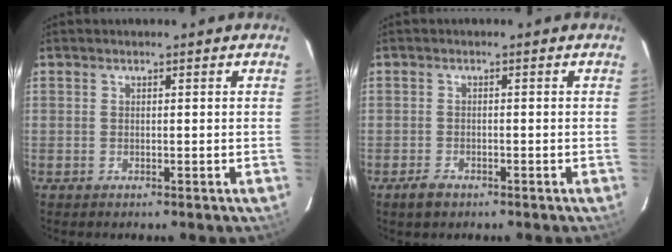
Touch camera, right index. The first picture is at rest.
{"total": 2.6, "force": [-1.8, 1.6, 1.1], "torque": [-0.024, -0.001, -0.030]}